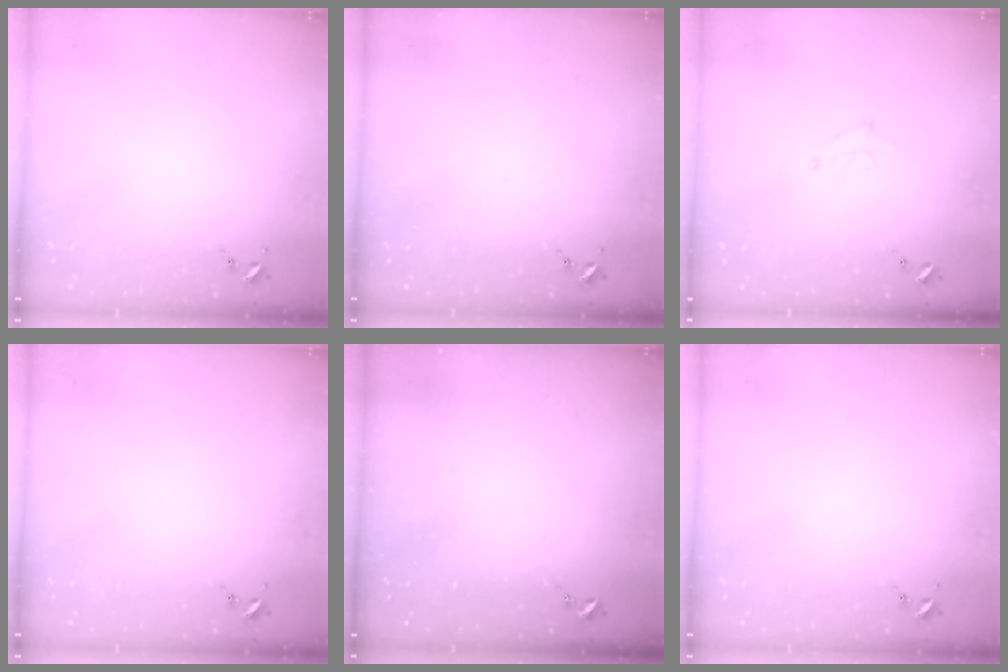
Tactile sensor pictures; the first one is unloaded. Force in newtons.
{"total": 0.0}
{"total": 5.2, "press": 5.2, "slide": 0.3}
{"total": 0.0}
{"total": 0.0}
{"total": 0.0}